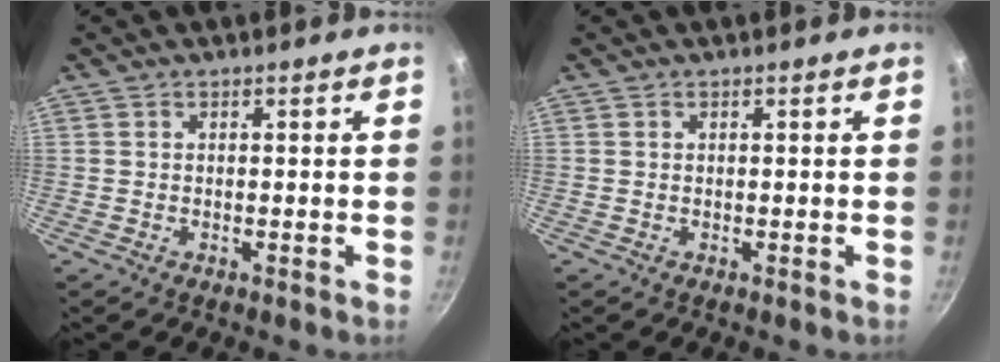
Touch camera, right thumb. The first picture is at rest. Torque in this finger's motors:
{"motor_torque": [-0.03, 0.00, -0.02, 0.00, 0.00]}